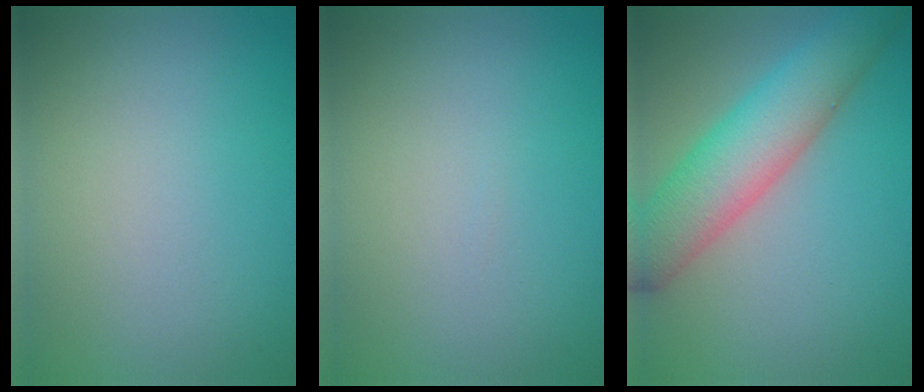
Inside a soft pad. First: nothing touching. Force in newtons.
{"total": 0.0}
{"total": 7.2, "press": 7.2, "slide": 0.1}